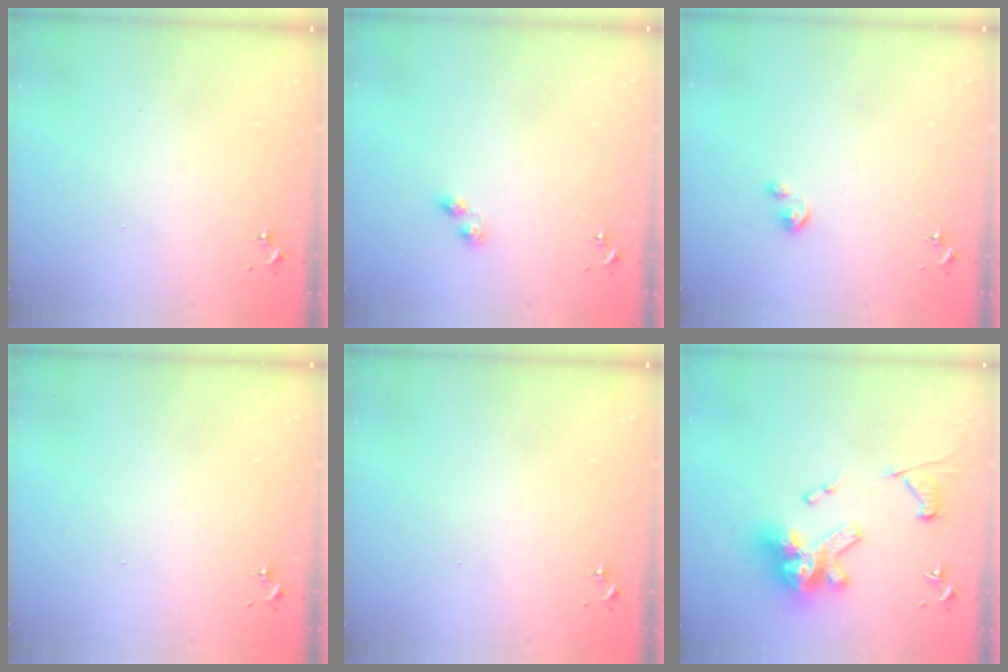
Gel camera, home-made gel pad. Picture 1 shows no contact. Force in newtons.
{"total": 3.7, "press": 3.7, "slide": 0.6}
{"total": 1.8, "press": 1.8, "slide": 0.2}
{"total": 0.0}
{"total": 0.0}
{"total": 20.0, "press": 19.9, "slide": 1.9}